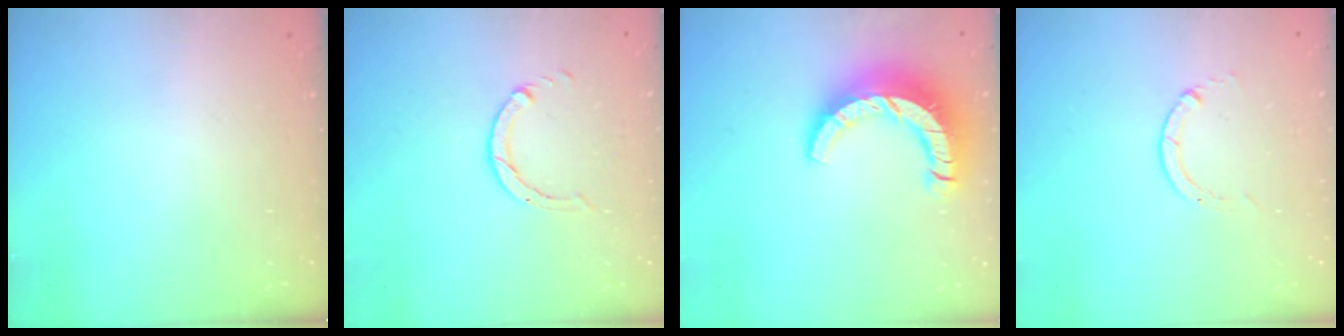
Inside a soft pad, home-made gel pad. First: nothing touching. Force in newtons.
{"total": 3.2, "press": 3.2, "slide": 0.5}
{"total": 12.2, "press": 12.1, "slide": 1.3}
{"total": 0.0}